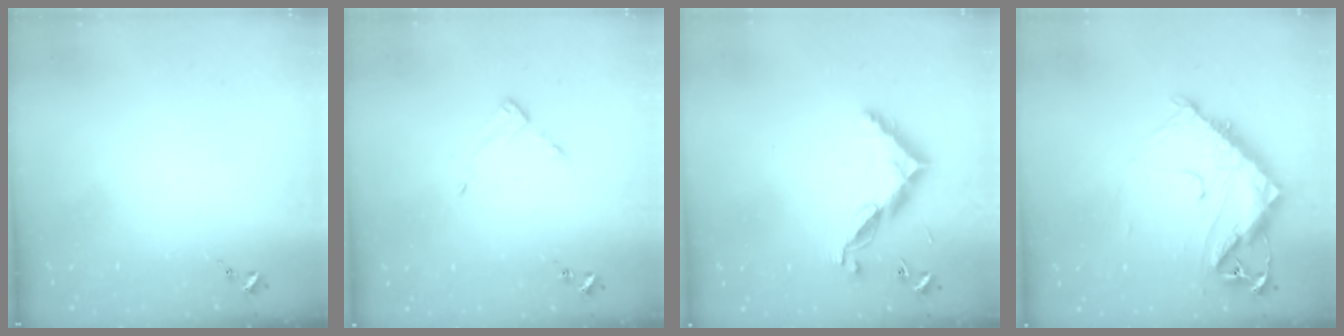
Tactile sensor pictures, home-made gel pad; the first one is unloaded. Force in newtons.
{"total": 3.4, "press": 3.4, "slide": 0.4}
{"total": 10.4, "press": 10.4, "slide": 0.4}
{"total": 14.6, "press": 14.5, "slide": 1.1}